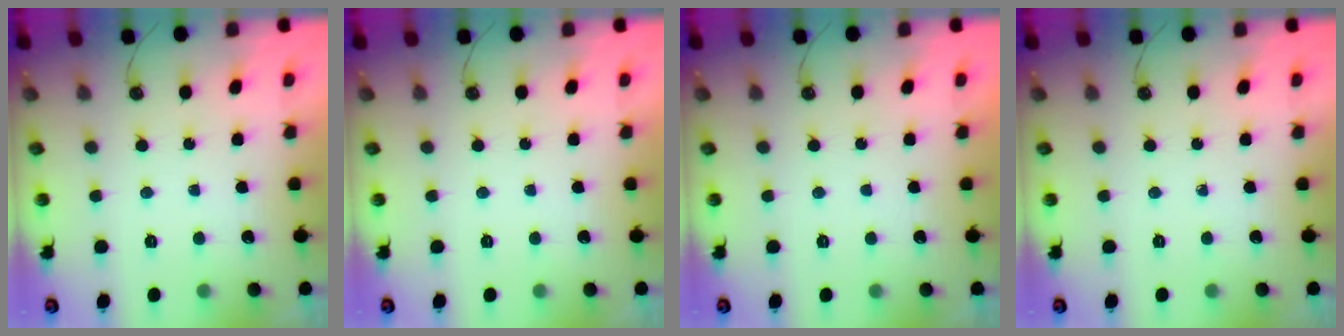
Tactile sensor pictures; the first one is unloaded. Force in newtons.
{"total": 0.0}
{"total": 0.0}
{"total": 0.0}